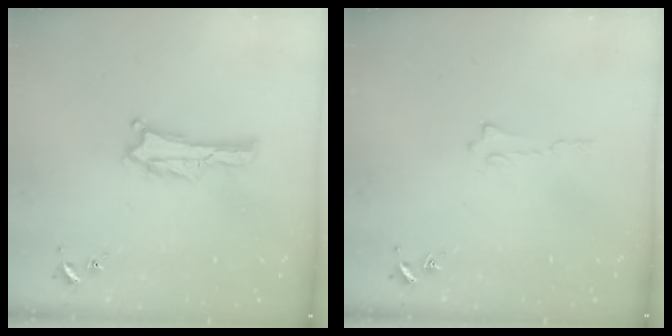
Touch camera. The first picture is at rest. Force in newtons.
{"total": 0.0}